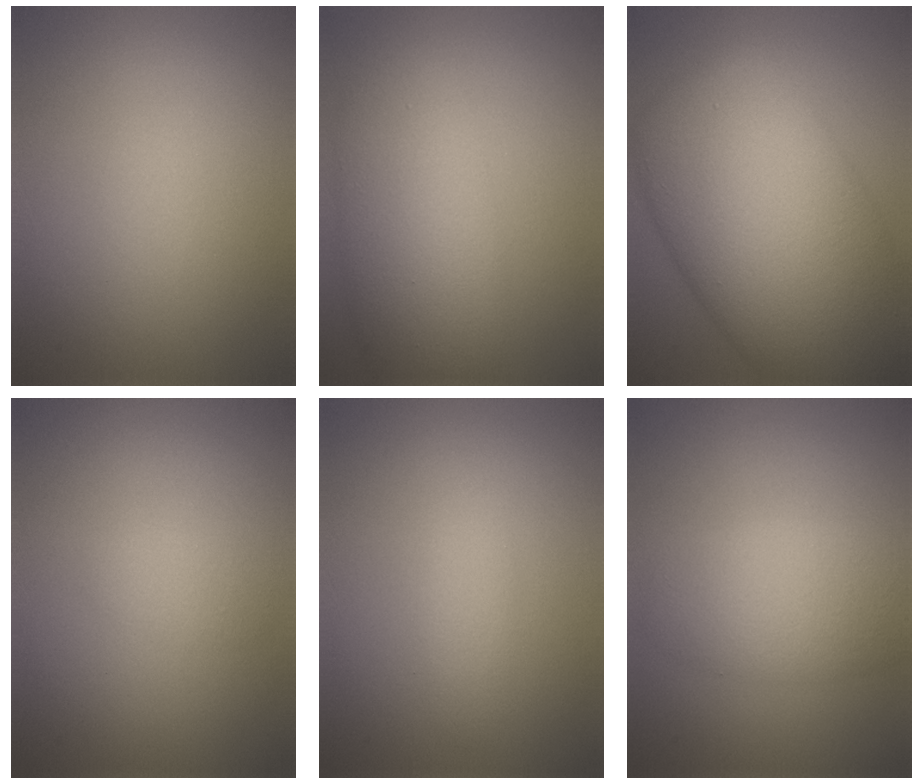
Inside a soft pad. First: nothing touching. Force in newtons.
{"total": 6.7, "press": 6.7, "slide": 0.1}
{"total": 16.4, "press": 16.4, "slide": 0.4}
{"total": 1.0, "press": 1.0, "slide": 0.1}
{"total": 1.4, "press": 1.4, "slide": 0.0}
{"total": 4.3, "press": 4.3, "slide": 0.2}